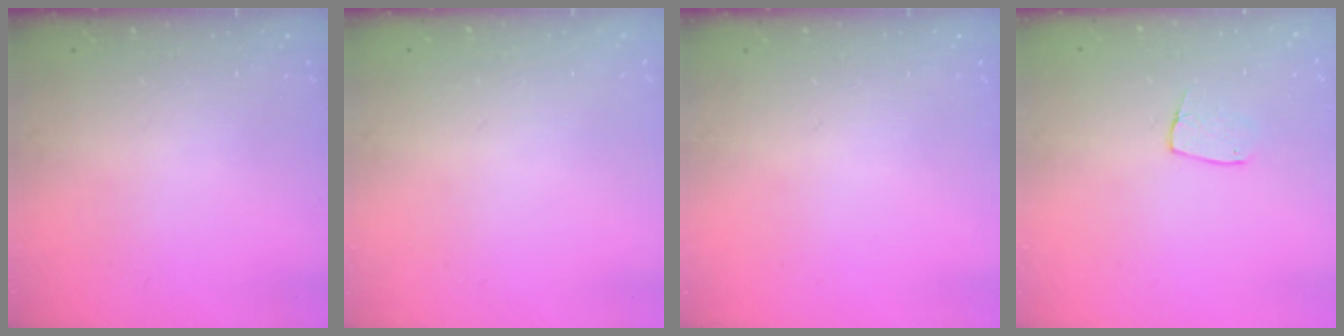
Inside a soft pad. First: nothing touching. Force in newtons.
{"total": 0.0}
{"total": 0.0}
{"total": 6.5, "press": 6.5, "slide": 0.4}